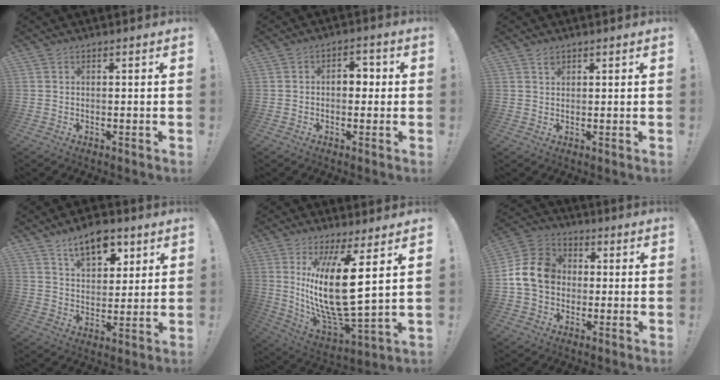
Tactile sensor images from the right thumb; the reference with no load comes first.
{"total": 5.5, "force": [-0.1, 3.8, 4.0], "torque": [-0.050, 0.009, -0.007]}
{"total": 1.2, "force": [0.9, 0.6, 0.4], "torque": [0.002, -0.005, 0.015]}
{"total": 11.3, "force": [7.1, 6.2, 6.4], "torque": [-0.086, -0.038, 0.128]}
{"total": 20.2, "force": [5.4, 5.0, 18.8], "torque": [-0.361, -0.056, 0.081]}
{"total": 13.8, "force": [0.8, 11.3, 7.9], "torque": [-0.139, 0.015, 0.023]}